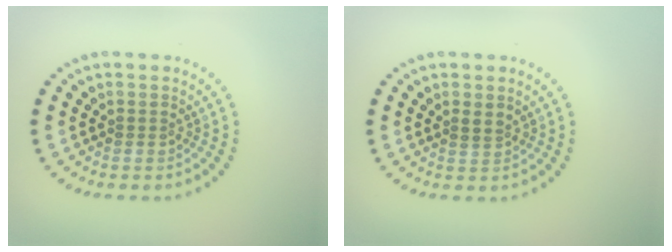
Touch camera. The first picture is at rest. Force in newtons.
{"total": 1.2, "press": 0.9, "slide": 0.8}